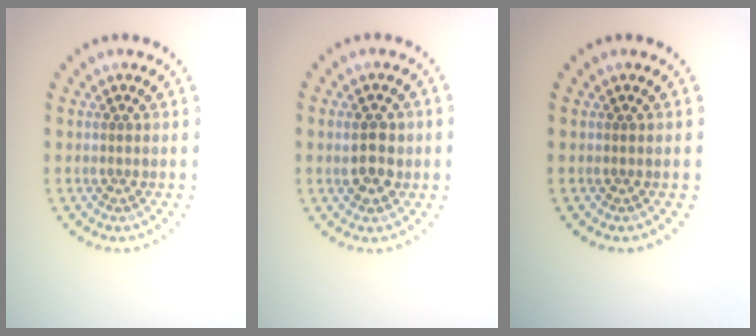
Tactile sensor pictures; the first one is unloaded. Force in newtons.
{"total": 2.7, "press": 2.7, "slide": 0.4}
{"total": 0.0}